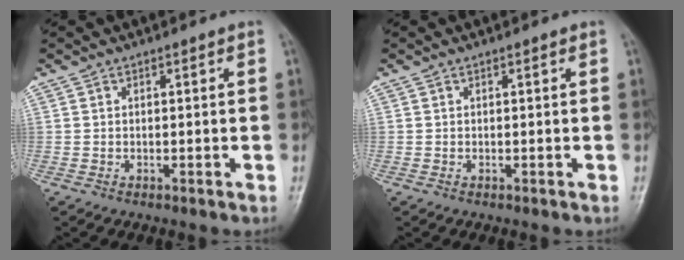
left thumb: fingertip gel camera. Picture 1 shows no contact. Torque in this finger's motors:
{"motor_torque": [0.00, 0.00, -0.03, 0.02, 0.00]}